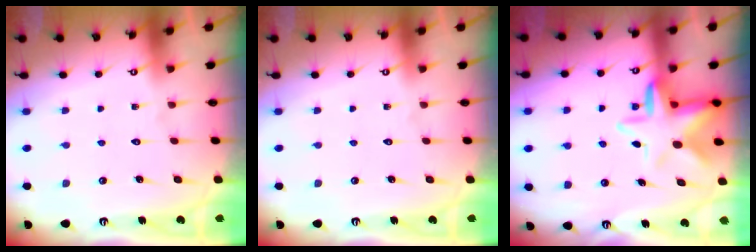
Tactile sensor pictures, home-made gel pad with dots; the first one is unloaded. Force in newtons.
{"total": 0.0}
{"total": 7.6, "press": 7.3, "slide": 2.0}